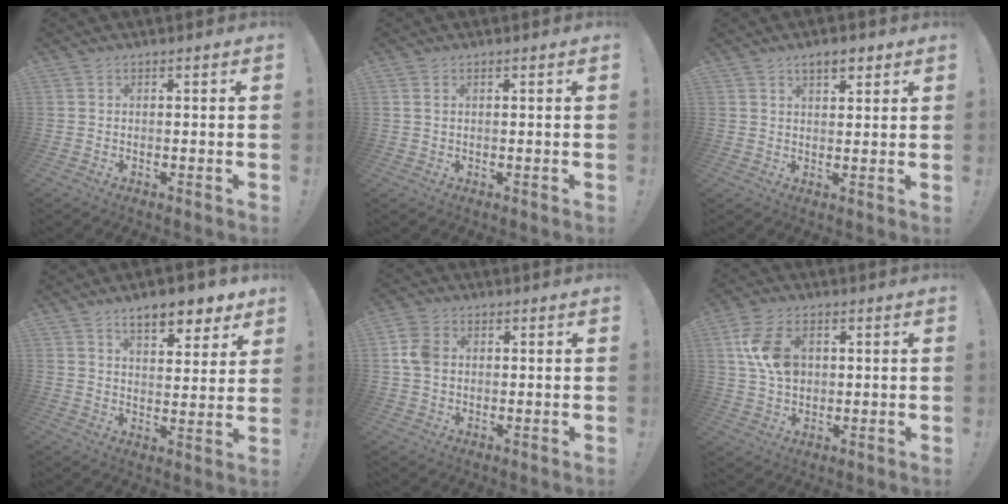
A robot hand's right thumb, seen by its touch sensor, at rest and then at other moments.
{"total": 1.2, "force": [0.6, 0.6, 0.8], "torque": [-0.024, 0.005, 0.013]}
{"total": 4.7, "force": [3.1, 2.2, 2.7], "torque": [-0.035, -0.011, 0.053]}
{"total": 9.8, "force": [7.0, 3.5, 5.9], "torque": [-0.083, -0.040, 0.121]}
{"total": 7.5, "force": [1.1, 5.9, 4.5], "torque": [-0.090, 0.011, 0.025]}
{"total": 11.3, "force": [2.7, 8.0, 7.6], "torque": [-0.125, 0.005, 0.052]}